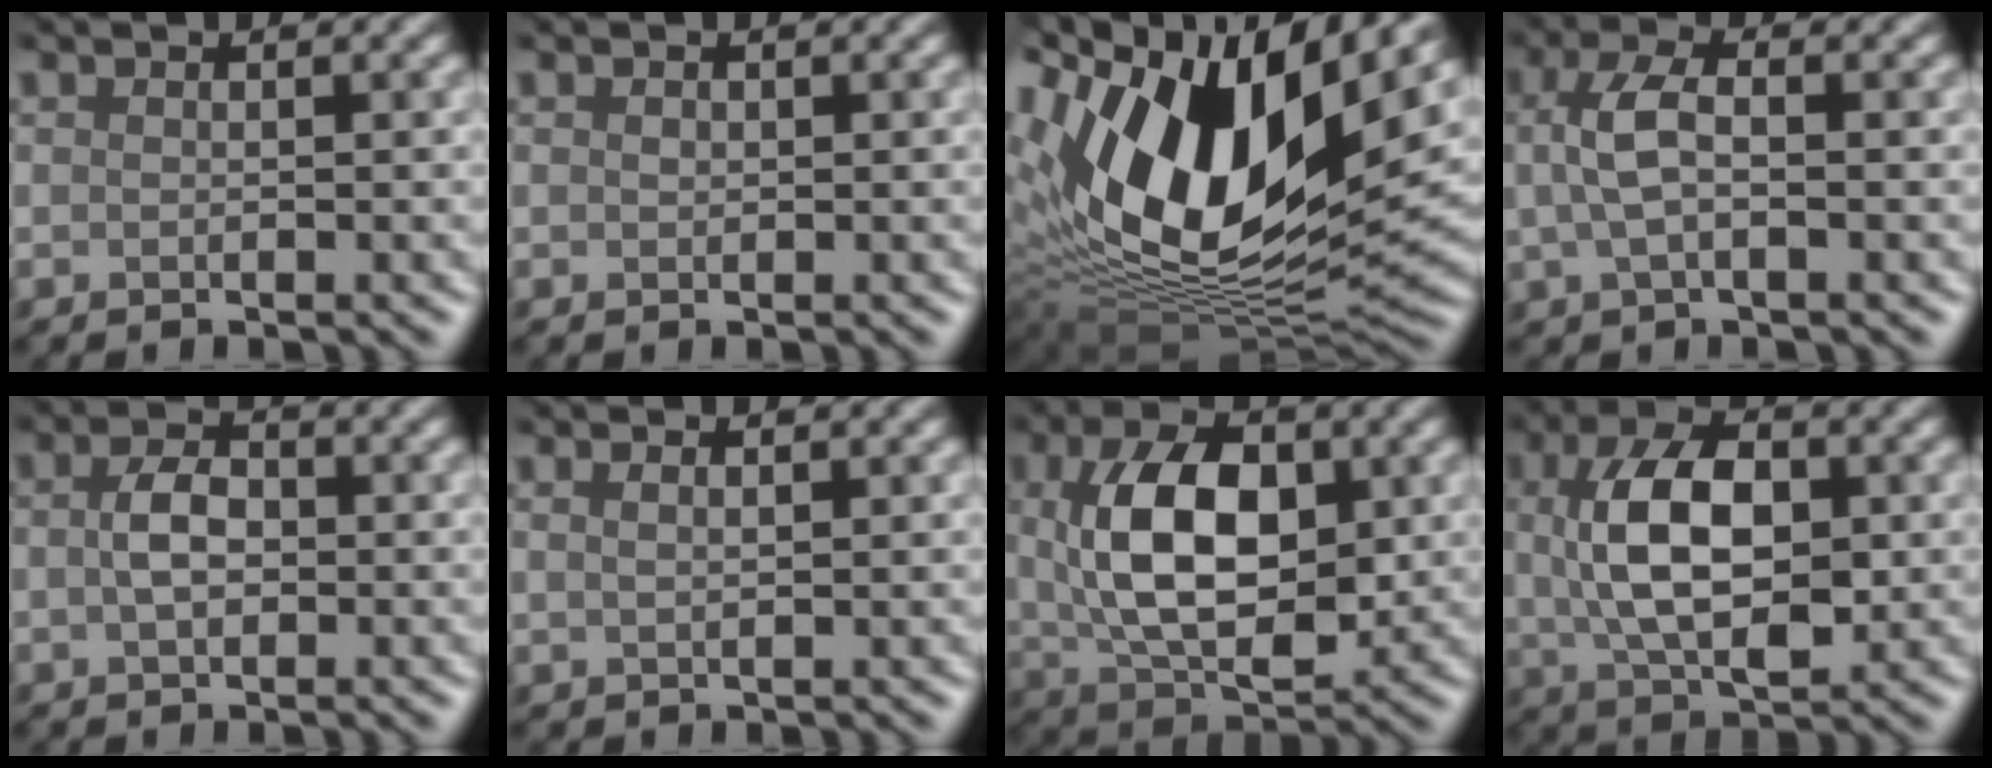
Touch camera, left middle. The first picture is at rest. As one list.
[{"total": 0.6, "force": [0.2, 0.5, 0.1], "torque": [0.003, 0.000, 0.003]}, {"total": 16.5, "force": [6.0, 8.2, 13.0], "torque": [-0.265, 0.005, 0.099]}, {"total": 2.5, "force": [0.6, 0.8, 2.3], "torque": [-0.058, 0.011, 0.003]}, {"total": 2.0, "force": [0.4, 1.2, 1.6], "torque": [-0.036, 0.007, -0.002]}, {"total": 1.3, "force": [1.3, 0.2, 0.2], "torque": [0.001, 0.002, 0.012]}, {"total": 8.7, "force": [1.7, 4.9, 7.0], "torque": [-0.132, 0.007, 0.026]}, {"total": 7.8, "force": [1.5, 4.1, 6.5], "torque": [-0.126, 0.009, 0.019]}]